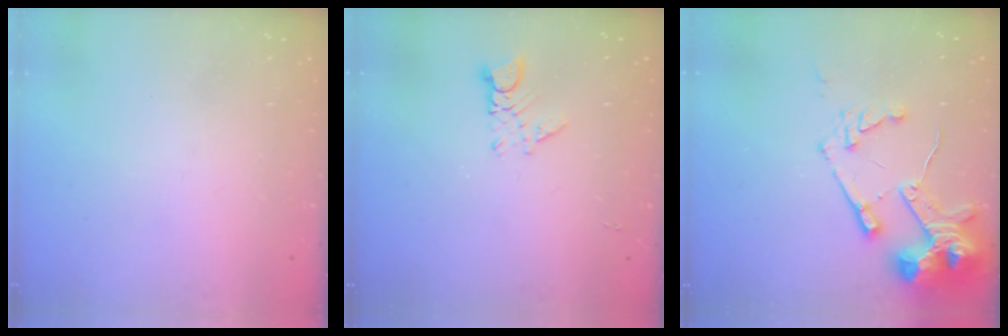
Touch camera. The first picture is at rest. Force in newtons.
{"total": 2.4, "press": 2.4, "slide": 0.2}
{"total": 16.6, "press": 16.4, "slide": 2.0}